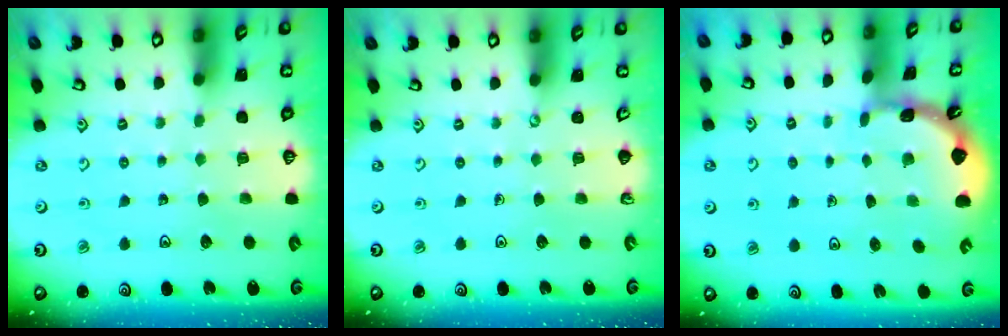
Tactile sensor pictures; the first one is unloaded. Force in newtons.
{"total": 0.0}
{"total": 1.8, "press": 1.8, "slide": 0.2}